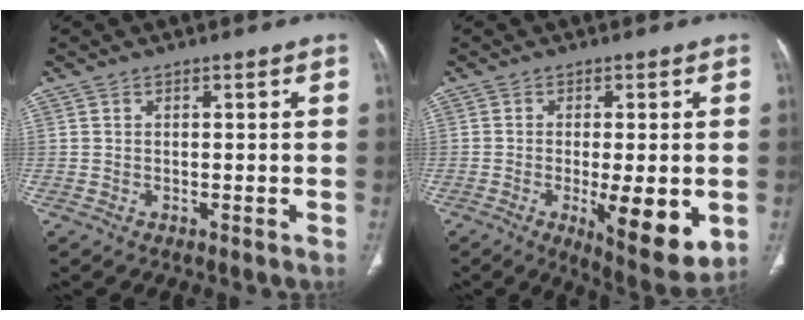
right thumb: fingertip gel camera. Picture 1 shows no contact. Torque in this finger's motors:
{"motor_torque": [1.08, 2.03, -0.05, 0.04, 0.27]}